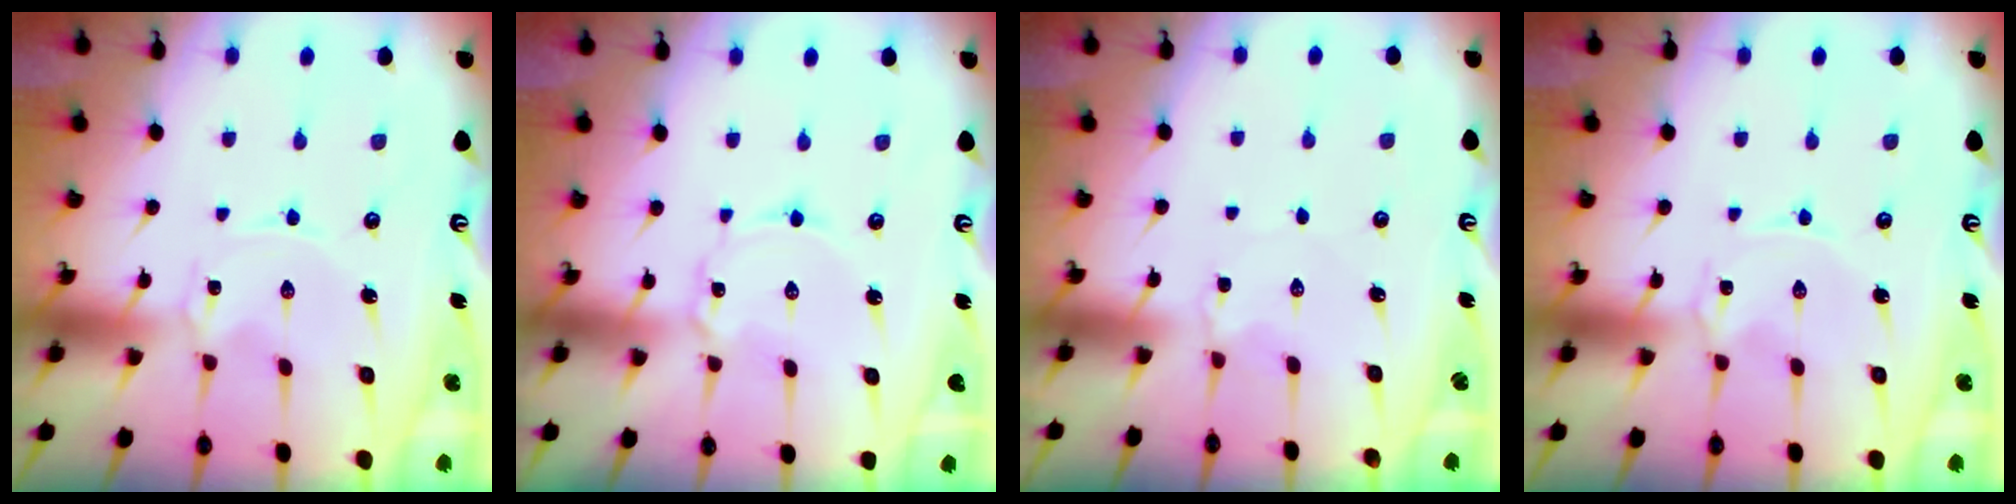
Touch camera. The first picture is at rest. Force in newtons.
{"total": 2.4, "press": 2.4, "slide": 0.1}
{"total": 2.1, "press": 2.1, "slide": 0.2}
{"total": 0.6, "press": 0.6, "slide": 0.2}